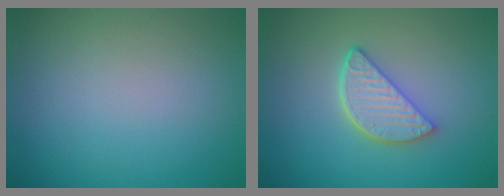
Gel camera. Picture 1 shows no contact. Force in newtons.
{"total": 3.9, "press": 3.3, "slide": 2.2}